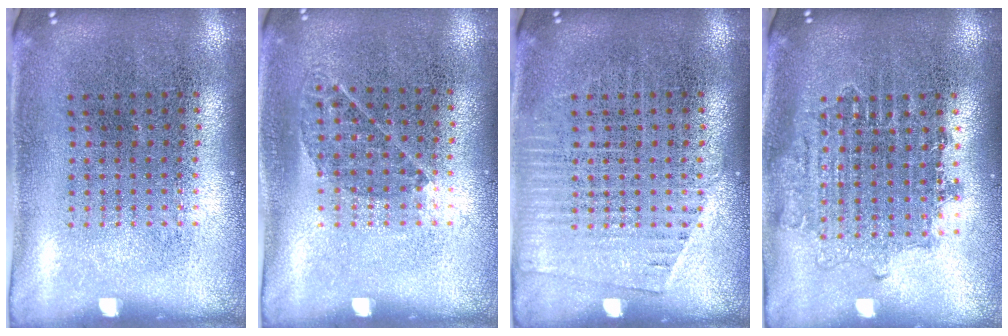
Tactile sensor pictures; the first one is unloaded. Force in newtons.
{"total": 0.8, "press": 0.7, "slide": 0.4}
{"total": 1.2, "press": 1.2, "slide": 0.1}
{"total": 1.6, "press": 1.3, "slide": 0.9}